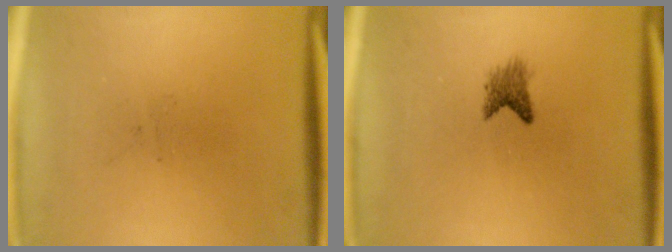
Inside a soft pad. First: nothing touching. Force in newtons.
{"total": 2.1}